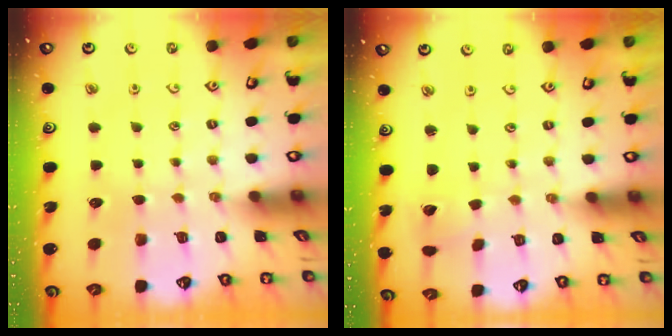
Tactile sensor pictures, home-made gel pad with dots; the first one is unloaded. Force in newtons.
{"total": 2.1, "press": 2.1, "slide": 0.2}